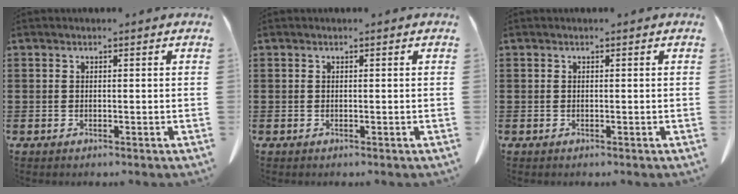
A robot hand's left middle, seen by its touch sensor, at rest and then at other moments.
{"total": 0.0}
{"total": 0.0}